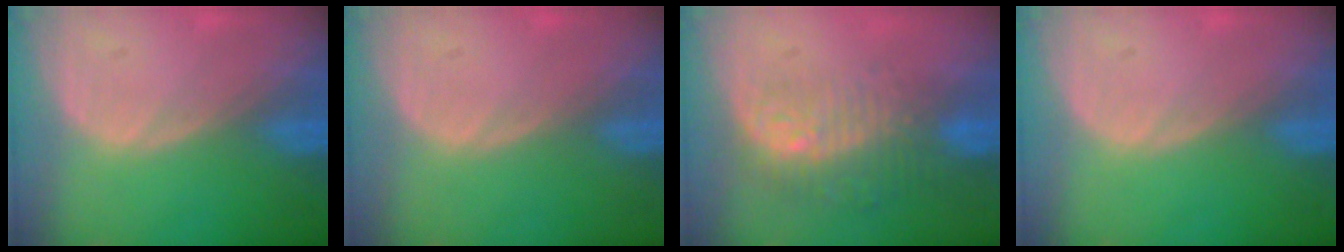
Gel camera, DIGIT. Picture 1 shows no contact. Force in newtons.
{"total": 0.0}
{"total": 9.7, "press": 8.3, "slide": 5.1}
{"total": 0.0}